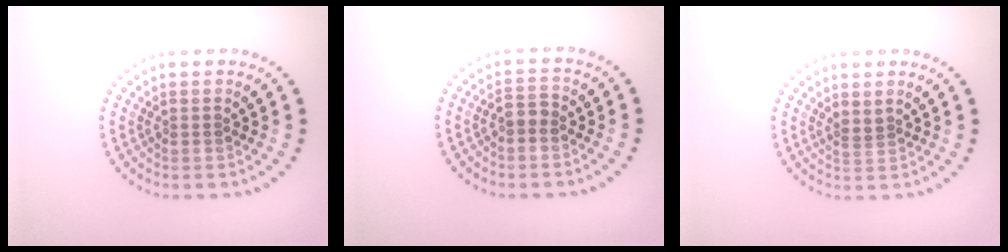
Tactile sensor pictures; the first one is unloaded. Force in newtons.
{"total": 1.4, "press": 1.3, "slide": 0.5}
{"total": 0.9, "press": 0.5, "slide": 0.8}